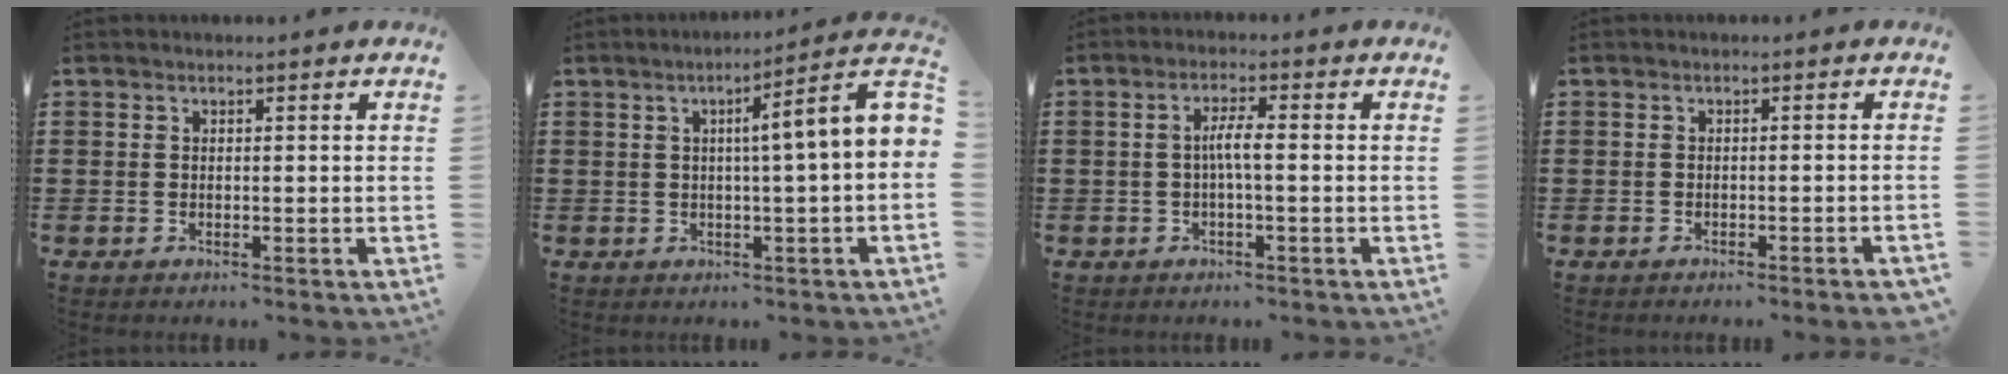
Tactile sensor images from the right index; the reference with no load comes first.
{"total": 6.0, "force": [0.7, -0.5, 5.9], "torque": [-0.097, -0.022, 0.001]}
{"total": 3.2, "force": [-0.4, 0.4, 3.2], "torque": [-0.059, 0.001, -0.009]}
{"total": 1.2, "force": [-1.0, -0.1, 0.7], "torque": [-0.012, -0.003, -0.018]}